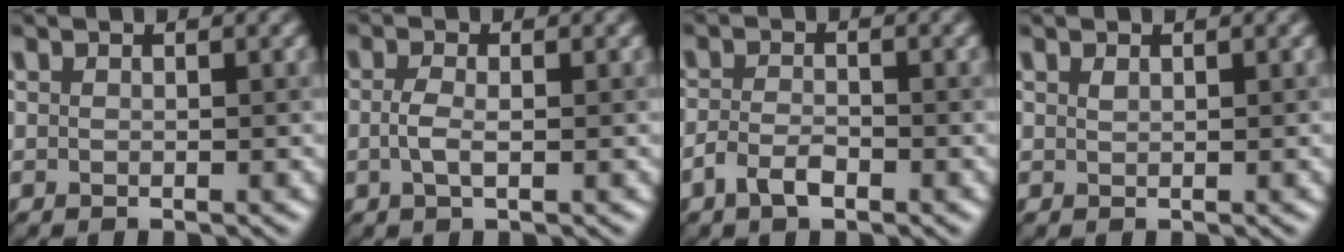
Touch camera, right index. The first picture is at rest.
{"total": 1.5, "force": [0.2, 0.6, 1.4], "torque": [-0.028, 0.006, 0.000]}
{"total": 2.0, "force": [-1.0, 1.0, 1.4], "torque": [-0.027, 0.009, -0.026]}
{"total": 0.6, "force": [0.6, 0.1, 0.0], "torque": [0.001, 0.008, 0.012]}